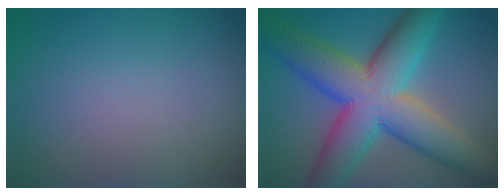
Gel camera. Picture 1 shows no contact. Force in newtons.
{"total": 12.1, "press": 12.1, "slide": 0.7}